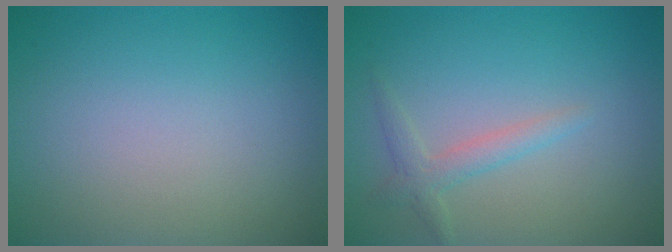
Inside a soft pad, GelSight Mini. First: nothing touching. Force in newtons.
{"total": 1.9, "press": 1.9, "slide": 0.1}